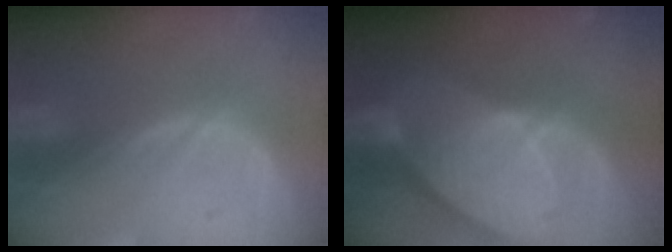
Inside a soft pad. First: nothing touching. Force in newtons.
{"total": 10.3, "press": 9.0, "slide": 5.0}